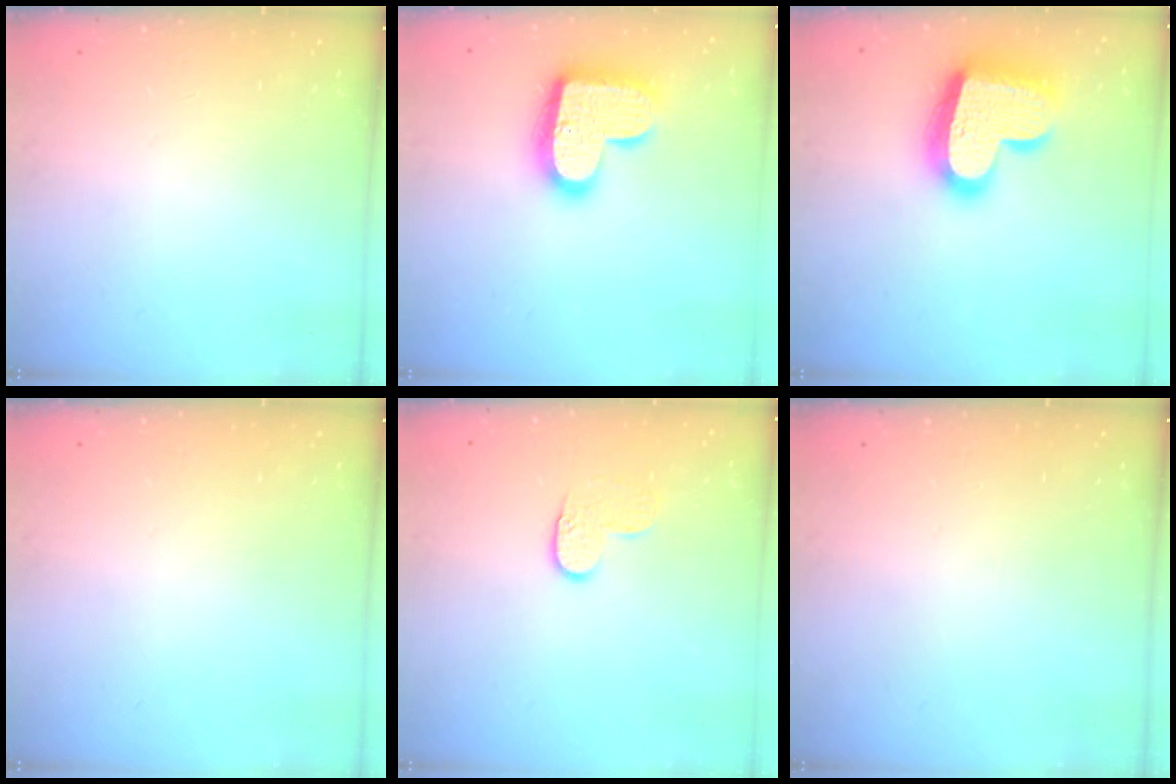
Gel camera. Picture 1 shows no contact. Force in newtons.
{"total": 17.8, "press": 17.7, "slide": 1.1}
{"total": 21.7, "press": 21.6, "slide": 1.5}
{"total": 0.0}
{"total": 5.4, "press": 5.4, "slide": 0.3}
{"total": 0.0}